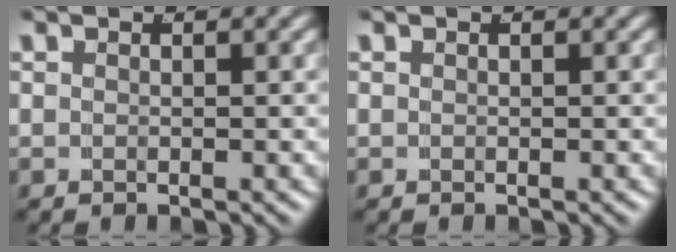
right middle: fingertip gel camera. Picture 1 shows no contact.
{"total": 0.0}